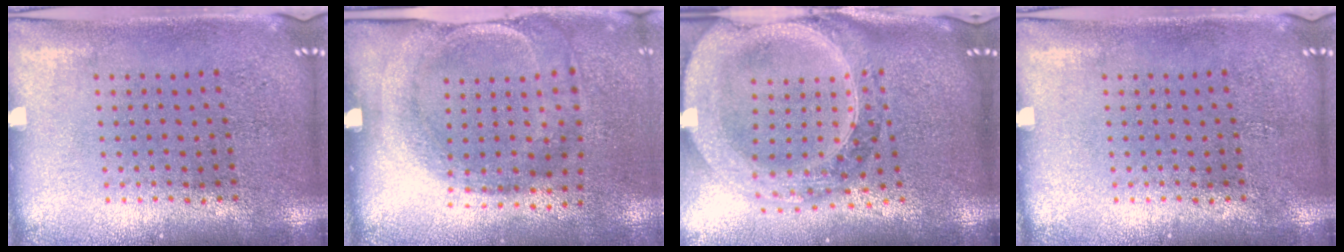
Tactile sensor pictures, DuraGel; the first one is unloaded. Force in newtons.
{"total": 1.9, "press": 1.2, "slide": 1.5}
{"total": 3.4, "press": 2.8, "slide": 2.0}
{"total": 0.0}